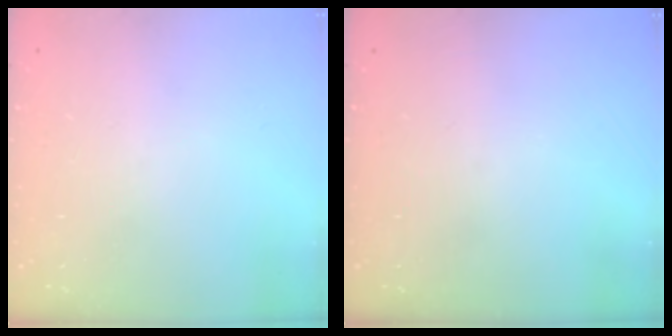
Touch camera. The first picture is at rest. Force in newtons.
{"total": 0.0}